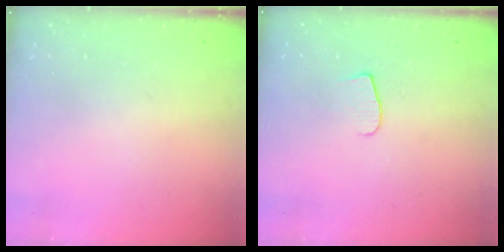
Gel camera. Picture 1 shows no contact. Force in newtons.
{"total": 5.5, "press": 5.5, "slide": 0.5}